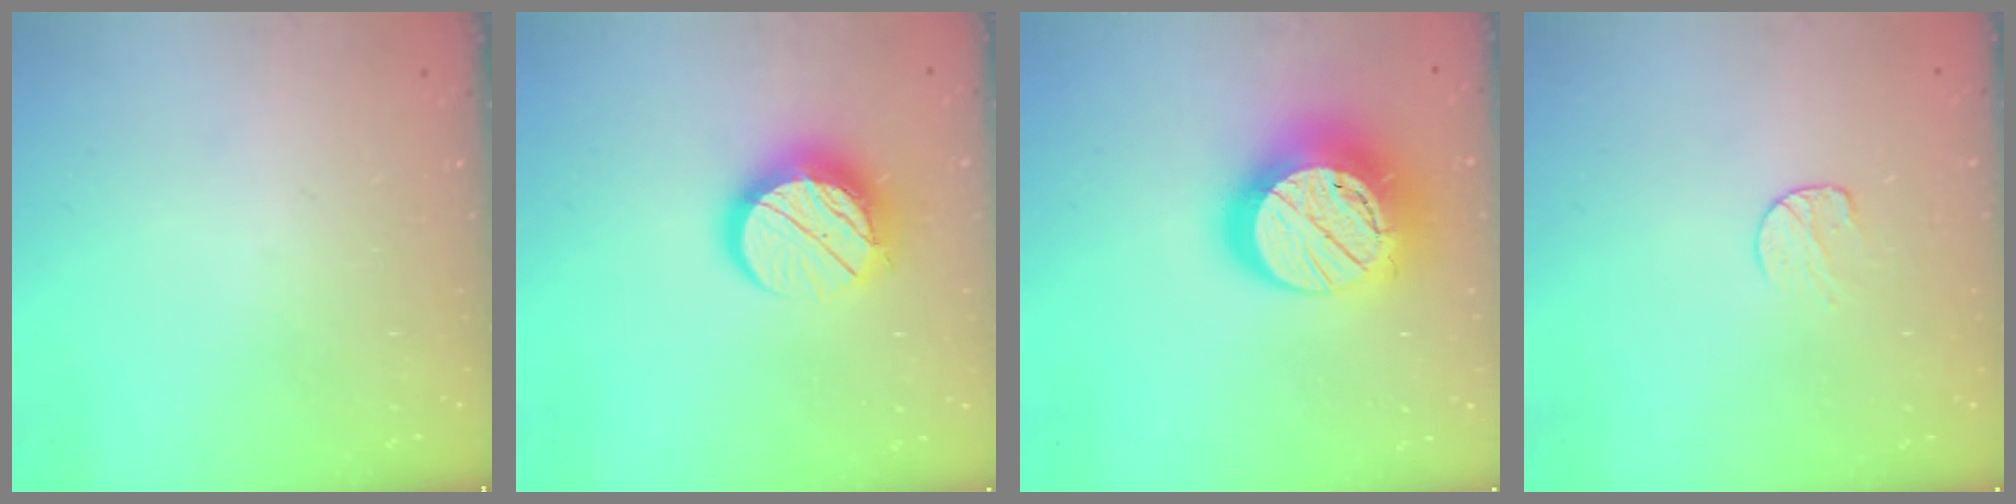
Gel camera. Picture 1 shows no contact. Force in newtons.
{"total": 12.3, "press": 12.2, "slide": 1.0}
{"total": 21.8, "press": 21.7, "slide": 1.5}
{"total": 6.8, "press": 6.8, "slide": 0.5}